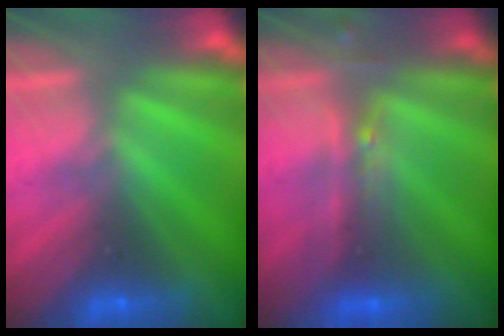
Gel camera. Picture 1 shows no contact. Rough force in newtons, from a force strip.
{"total": 2.4}